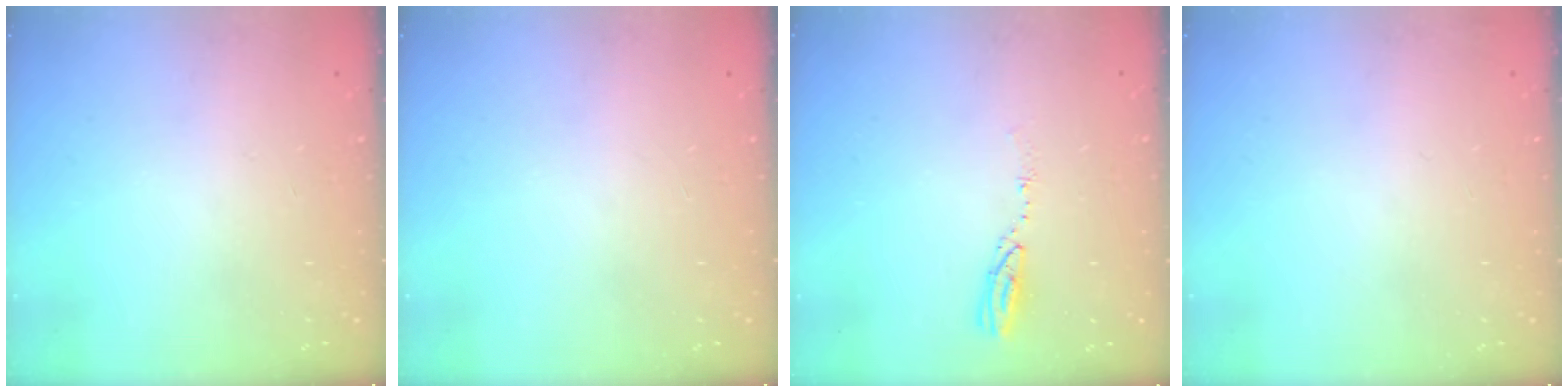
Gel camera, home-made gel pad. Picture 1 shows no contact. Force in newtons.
{"total": 0.0}
{"total": 3.5, "press": 3.5, "slide": 0.3}
{"total": 2.8, "press": 2.2, "slide": 1.7}